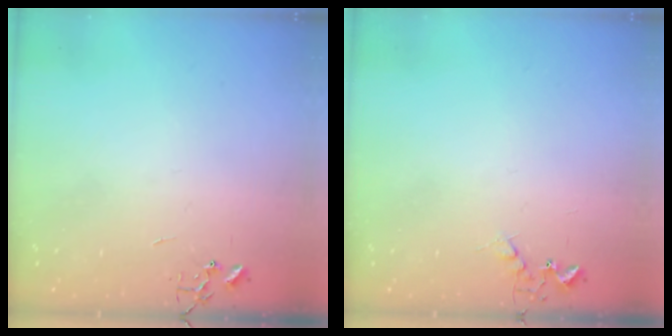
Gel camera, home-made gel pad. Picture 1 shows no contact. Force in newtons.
{"total": 4.8, "press": 4.7, "slide": 0.8}